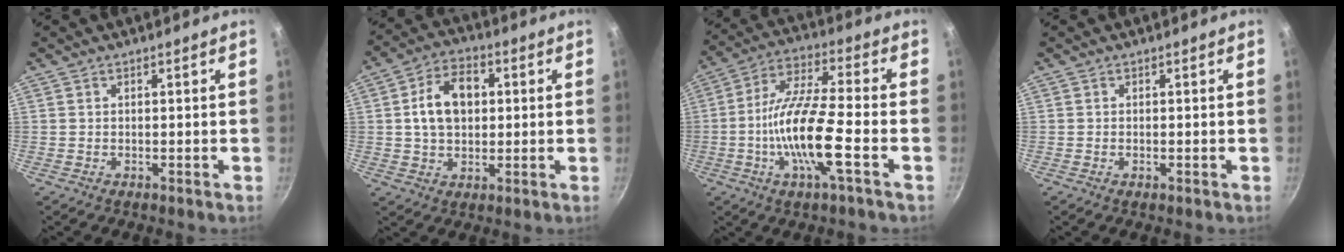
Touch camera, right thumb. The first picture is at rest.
{"total": 10.7, "force": [1.6, 7.4, 7.6], "torque": [-0.107, 0.015, 0.019]}
{"total": 14.6, "force": [-4.2, 2.9, 13.7], "torque": [-0.261, 0.031, -0.093]}
{"total": 0.6, "force": [-0.2, 0.2, 0.5], "torque": [-0.009, 0.001, -0.004]}